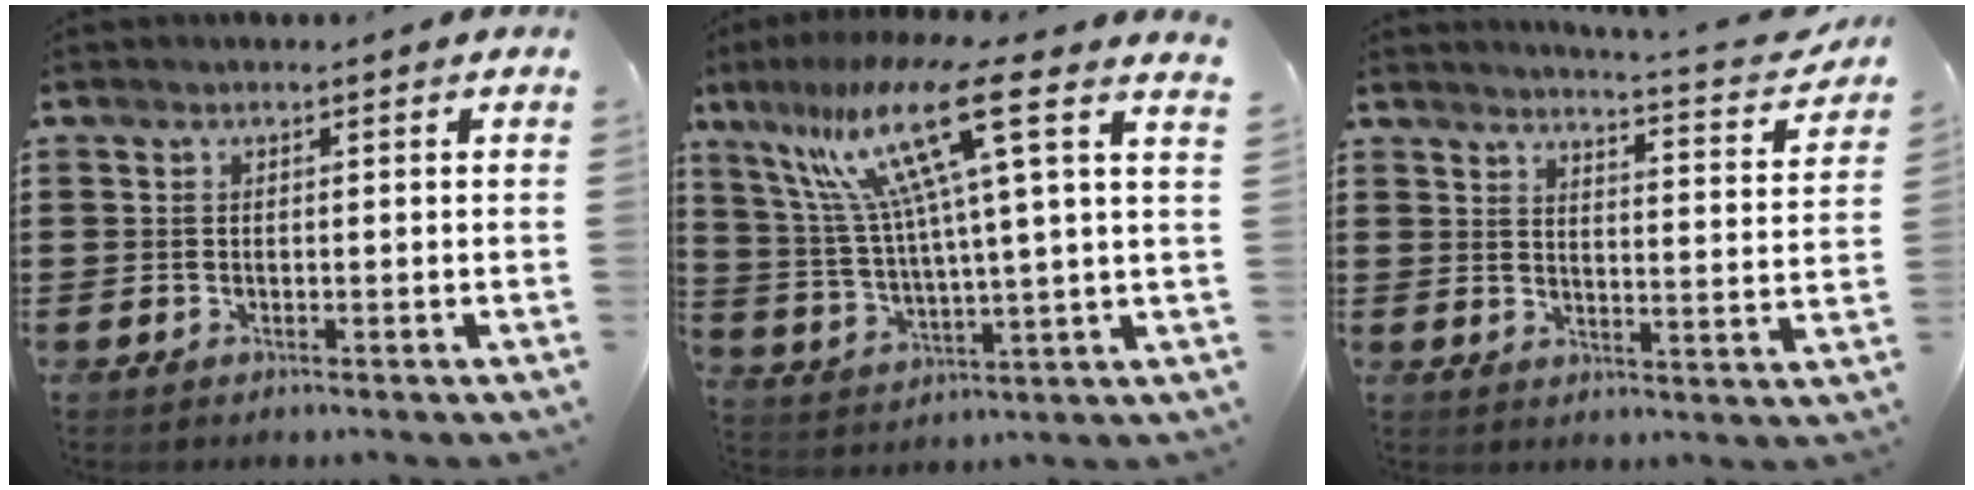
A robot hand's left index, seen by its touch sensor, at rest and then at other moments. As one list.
[{"total": 15.6, "force": [8.4, 1.0, 13.1], "torque": [-0.287, -0.021, 0.125]}, {"total": 3.9, "force": [3.6, -0.3, 1.5], "torque": [-0.031, -0.035, 0.053]}]